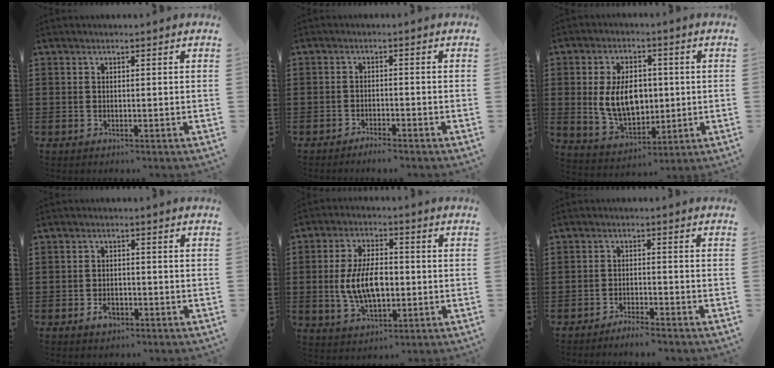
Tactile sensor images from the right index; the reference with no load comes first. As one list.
[{"total": 1.6, "force": [-1.6, -0.1, 0.2], "torque": [-0.006, 0.002, -0.032]}, {"total": 9.1, "force": [0.4, 5.9, 6.9], "torque": [-0.140, 0.006, 0.004]}, {"total": 2.3, "force": [-1.2, 1.4, 1.4], "torque": [-0.028, 0.001, -0.023]}, {"total": 8.7, "force": [-0.6, 4.7, 7.4], "torque": [-0.146, 0.002, -0.014]}, {"total": 2.2, "force": [-2.2, -0.1, 0.2], "torque": [-0.008, 0.002, -0.045]}]